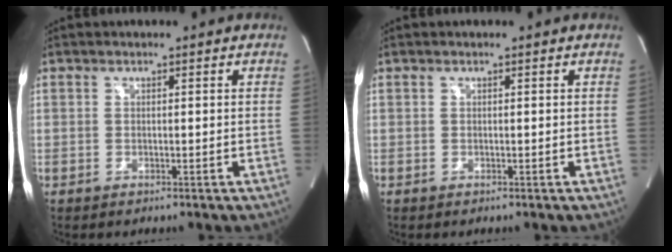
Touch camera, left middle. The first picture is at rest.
{"total": 0.0}